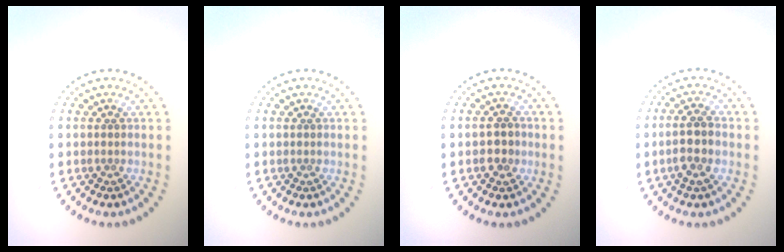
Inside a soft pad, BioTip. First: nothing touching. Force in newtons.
{"total": 0.0}
{"total": 1.9, "press": 1.9, "slide": 0.2}
{"total": 2.8, "press": 2.7, "slide": 0.8}